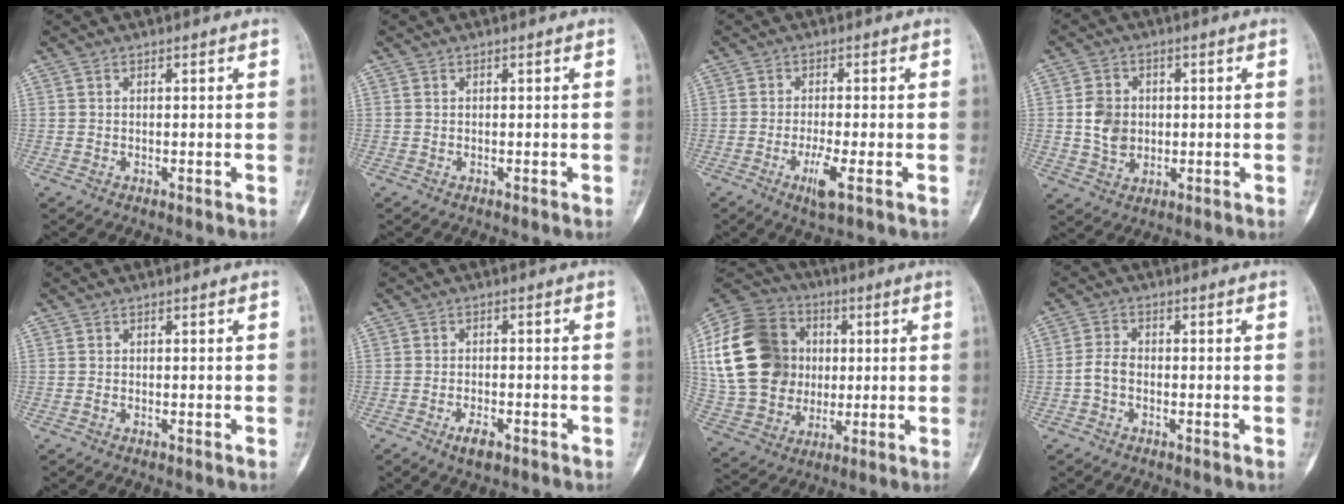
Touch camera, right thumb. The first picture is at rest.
{"total": 0.0}
{"total": 4.5, "force": [-1.9, 0.7, 4.0], "torque": [-0.083, -0.006, -0.036]}
{"total": 6.6, "force": [0.2, 5.4, 3.8], "torque": [-0.048, -0.004, 0.007]}
{"total": 0.0}
{"total": 3.5, "force": [-2.0, 1.5, 2.5], "torque": [-0.044, 0.007, -0.033]}
{"total": 22.8, "force": [3.3, 18.6, 12.7], "torque": [-0.237, 0.021, 0.070]}
{"total": 3.1, "force": [-1.0, 2.0, 2.2], "torque": [-0.045, 0.012, -0.026]}